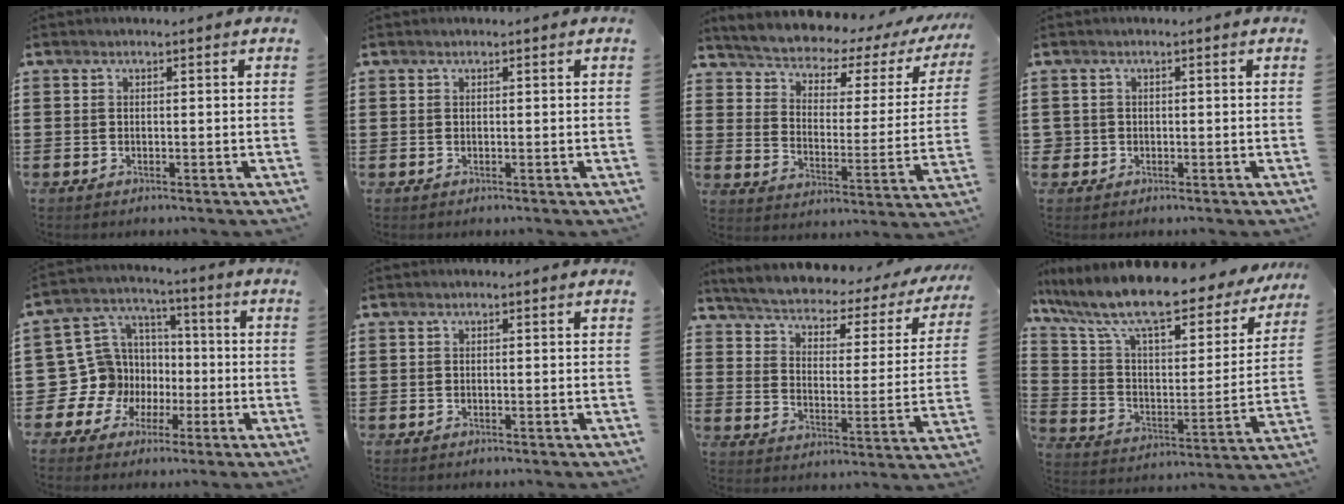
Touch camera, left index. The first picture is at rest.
{"total": 0.0}
{"total": 2.9, "force": [2.6, 0.8, 1.1], "torque": [-0.043, -0.034, 0.032]}
{"total": 1.2, "force": [-0.4, 1.1, 0.0], "torque": [-0.006, 0.004, -0.011]}
{"total": 11.0, "force": [-2.7, 10.5, 1.8], "torque": [-0.104, 0.001, -0.041]}
{"total": 0.0}
{"total": 2.6, "force": [2.2, 0.7, 1.4], "torque": [-0.044, -0.027, 0.025]}
{"total": 11.8, "force": [9.2, 2.3, 6.9], "torque": [-0.166, -0.063, 0.153]}